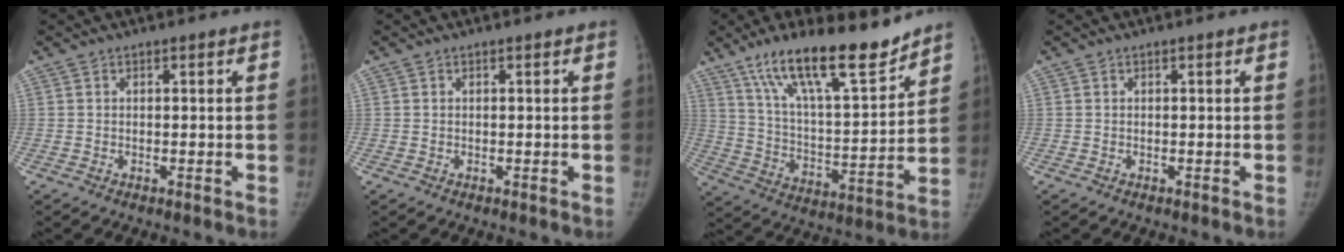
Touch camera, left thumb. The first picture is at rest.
{"total": 0.0}
{"total": 19.3, "force": [14.2, 4.6, 12.2], "torque": [-0.177, -0.077, 0.248]}
{"total": 0.0}